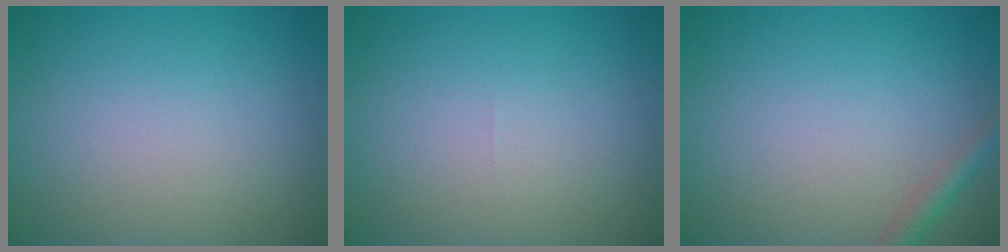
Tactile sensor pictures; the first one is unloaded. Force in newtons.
{"total": 0.0}
{"total": 1.6, "press": 1.6, "slide": 0.1}